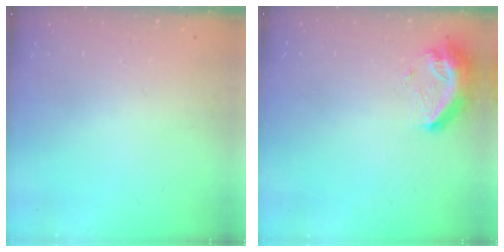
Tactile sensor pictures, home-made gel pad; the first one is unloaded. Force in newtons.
{"total": 9.2, "press": 9.1, "slide": 1.1}